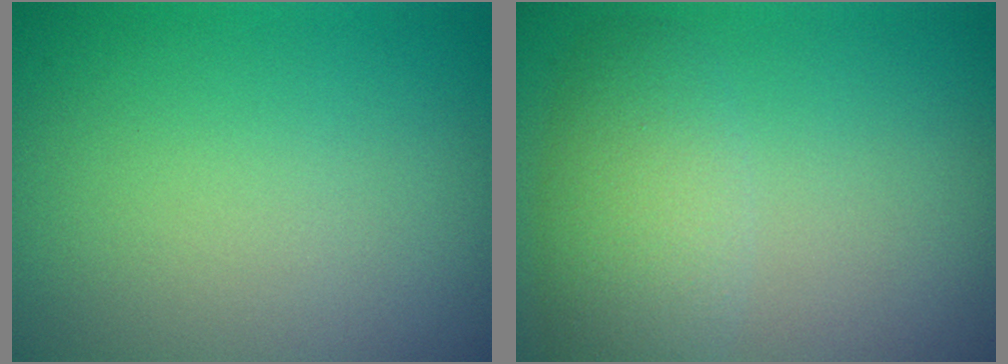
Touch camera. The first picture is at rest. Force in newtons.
{"total": 3.8, "press": 3.8, "slide": 0.2}